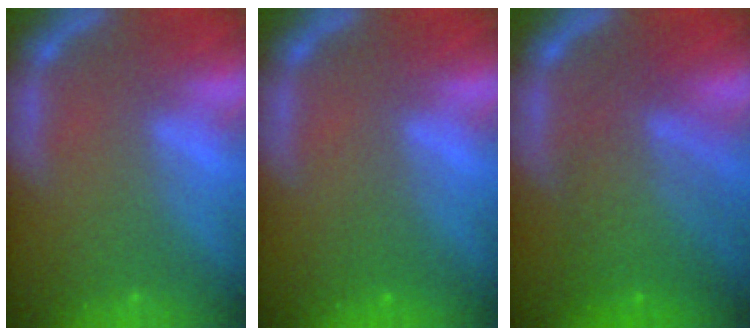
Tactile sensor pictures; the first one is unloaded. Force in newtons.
{"total": 1.0}
{"total": 7.1}